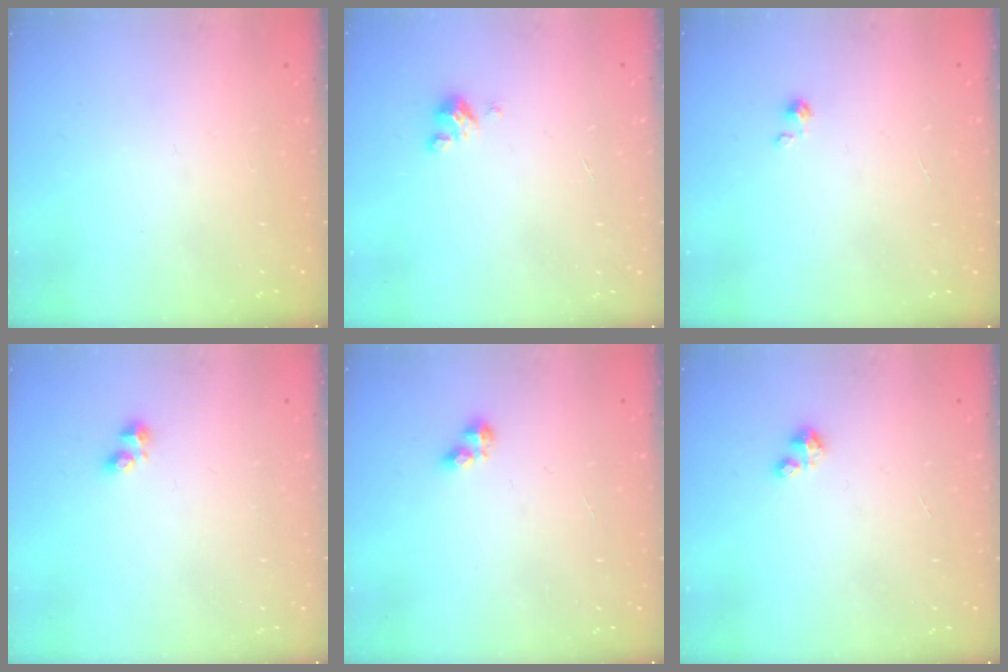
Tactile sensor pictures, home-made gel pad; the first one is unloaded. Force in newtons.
{"total": 3.7, "press": 3.7, "slide": 0.3}
{"total": 0.0}
{"total": 2.2, "press": 2.2, "slide": 0.5}
{"total": 3.0, "press": 2.9, "slide": 0.5}
{"total": 0.9, "press": 0.9, "slide": 0.2}